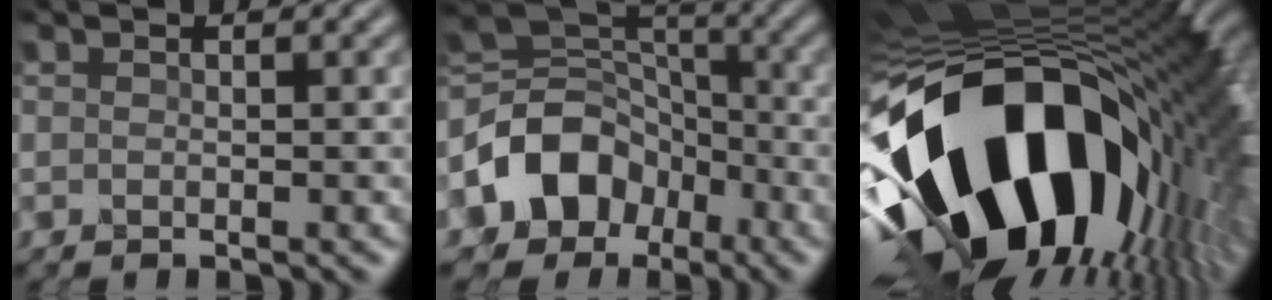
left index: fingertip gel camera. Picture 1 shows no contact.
{"total": 8.3, "force": [-3.4, 6.2, 4.4], "torque": [-0.076, 0.013, -0.068]}
{"total": 19.8, "force": [-4.9, 11.5, 15.3], "torque": [-0.278, -0.027, -0.088]}